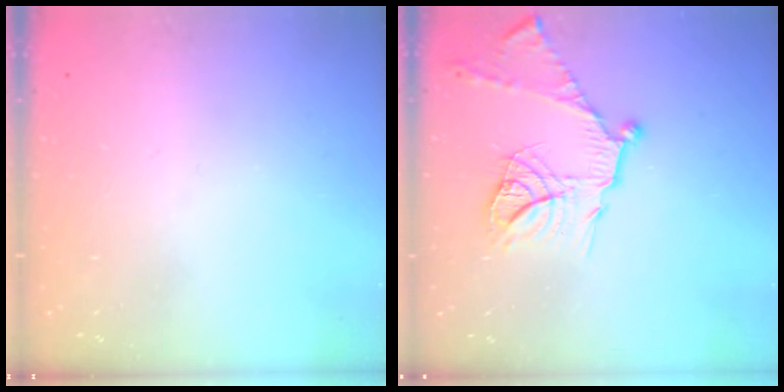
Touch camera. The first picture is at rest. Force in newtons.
{"total": 16.0, "press": 16.0, "slide": 1.4}